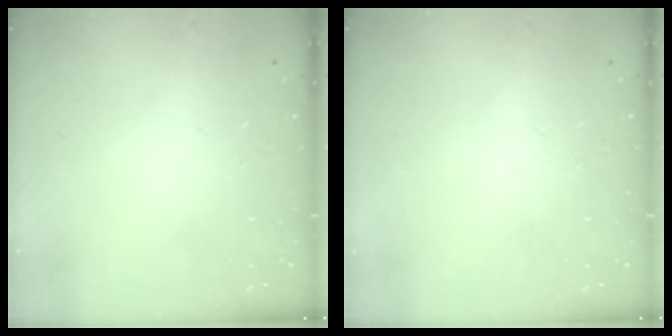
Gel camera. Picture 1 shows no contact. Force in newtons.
{"total": 0.0}